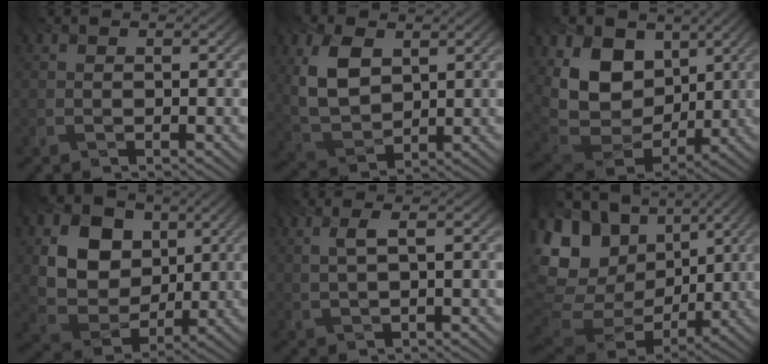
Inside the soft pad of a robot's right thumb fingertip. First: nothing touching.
{"total": 7.7, "force": [1.9, 5.1, 5.4], "torque": [-0.138, -0.004, 0.042]}
{"total": 11.9, "force": [2.9, 8.9, 7.3], "torque": [-0.172, 0.003, 0.052]}
{"total": 12.0, "force": [3.1, 9.6, 6.6], "torque": [-0.167, 0.014, 0.057]}
{"total": 2.1, "force": [0.2, 0.3, 2.1], "torque": [-0.039, 0.002, 0.008]}
{"total": 19.0, "force": [3.6, 14.4, 11.8], "torque": [-0.276, 0.014, 0.089]}